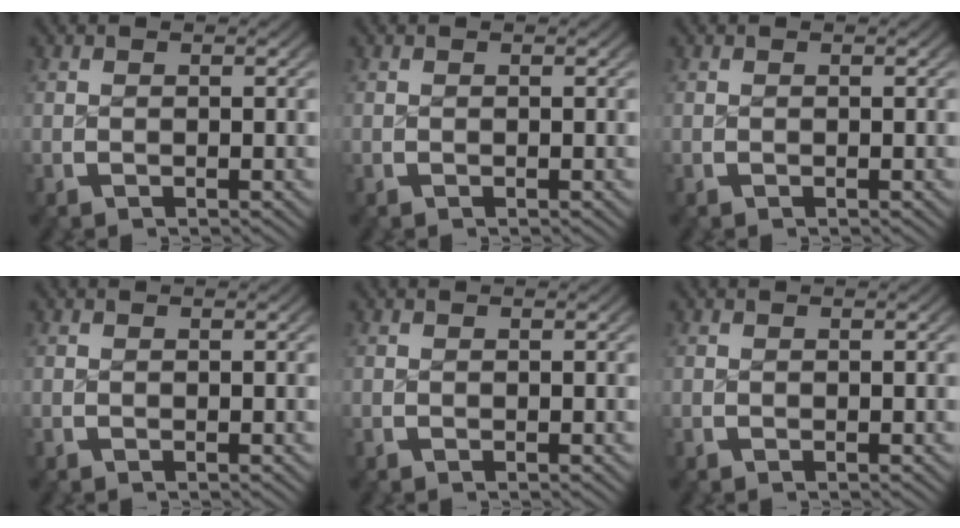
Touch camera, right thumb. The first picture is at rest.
{"total": 0.0}
{"total": 0.0}
{"total": 0.0}
{"total": 0.0}
{"total": 0.0}